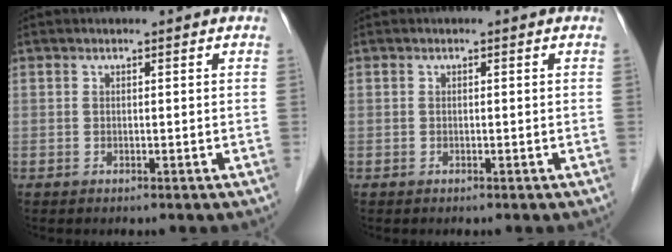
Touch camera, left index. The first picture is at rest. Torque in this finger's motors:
{"motor_torque": [0.00, 0.00, -0.01, 0.00]}